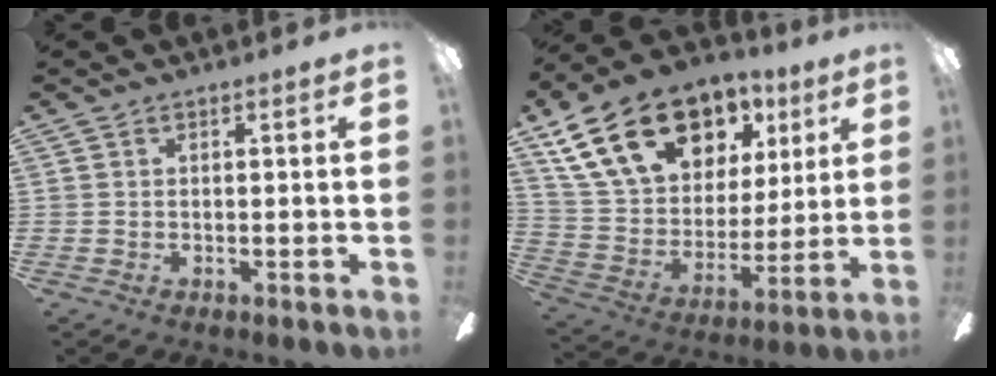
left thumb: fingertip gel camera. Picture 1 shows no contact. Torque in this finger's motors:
{"motor_torque": [2.44, 2.47, 1.53, -1.24, 0.26]}